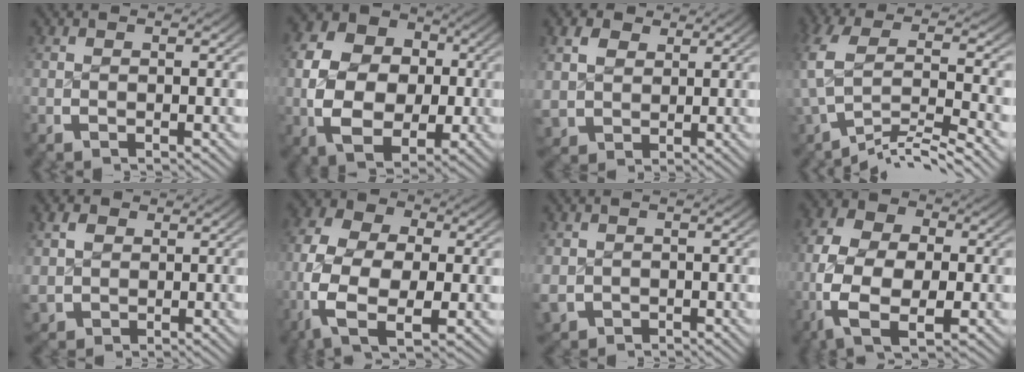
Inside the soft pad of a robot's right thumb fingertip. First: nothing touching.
{"total": 15.4, "force": [0.4, 11.6, 10.1], "torque": [-0.210, -0.025, 0.013]}
{"total": 4.4, "force": [1.6, 3.8, 1.7], "torque": [-0.039, -0.015, 0.039]}
{"total": 9.4, "force": [-2.6, 5.6, 7.0], "torque": [-0.171, -0.029, -0.027]}
{"total": 3.6, "force": [1.0, 3.2, 1.3], "torque": [-0.030, -0.013, 0.029]}
{"total": 12.4, "force": [-1.6, 8.5, 8.8], "torque": [-0.207, -0.046, -0.013]}
{"total": 2.9, "force": [-0.8, 2.7, 0.8], "torque": [-0.027, -0.021, -0.001]}
{"total": 11.3, "force": [-1.7, 7.7, 8.1], "torque": [-0.192, -0.043, -0.014]}